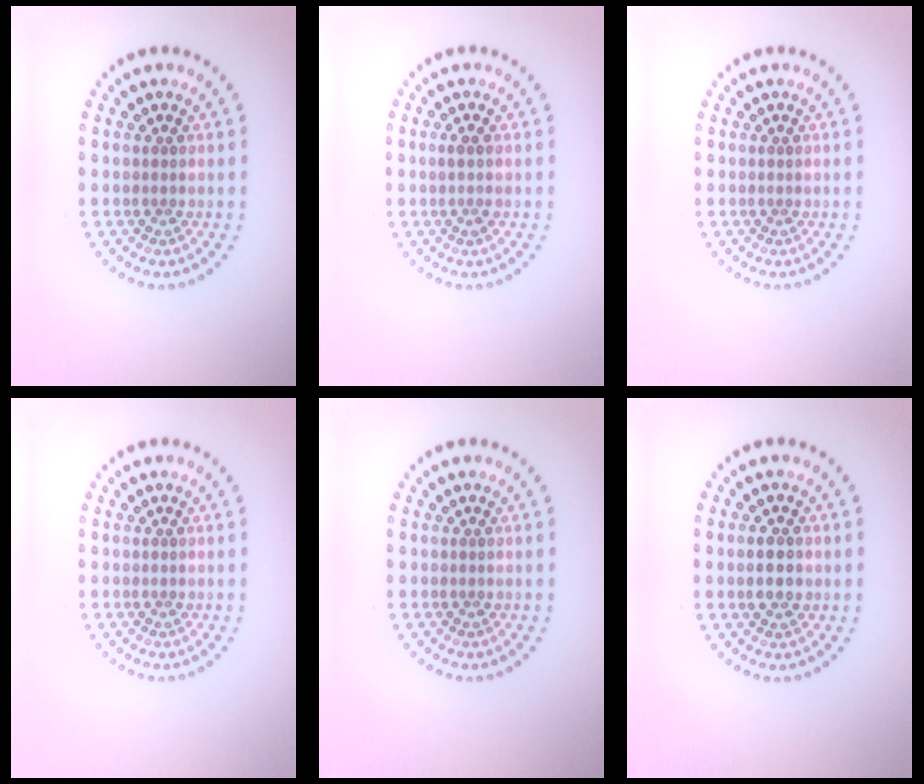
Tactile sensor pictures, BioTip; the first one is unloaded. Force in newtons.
{"total": 1.0, "press": 0.9, "slide": 0.5}
{"total": 0.0}
{"total": 0.0}
{"total": 0.0}
{"total": 2.6, "press": 2.6, "slide": 0.0}